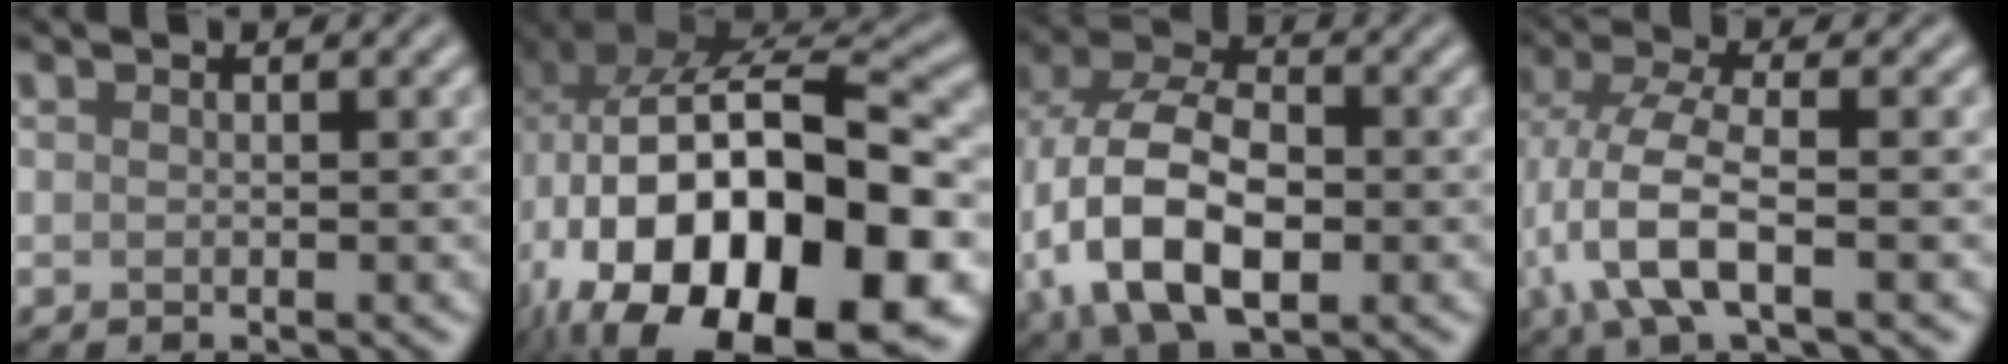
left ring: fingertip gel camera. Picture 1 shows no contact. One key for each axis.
{"total": 20.0, "fx": -5.8, "fy": 10.8, "fz": 15.9, "tx": -0.278, "ty": -0.039, "tz": -0.069}
{"total": 12.2, "fx": -2.6, "fy": 7.4, "fz": 9.3, "tx": -0.204, "ty": -0.009, "tz": -0.058}
{"total": 7.0, "fx": -1.9, "fy": 2.7, "fz": 6.2, "tx": -0.141, "ty": 0.006, "tz": -0.047}